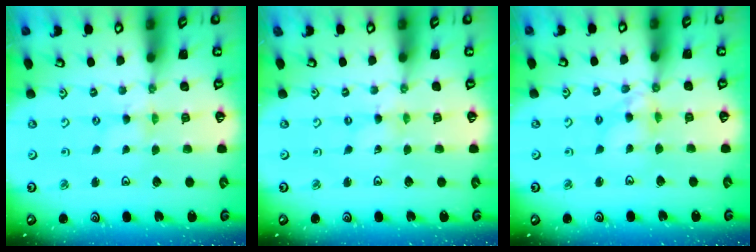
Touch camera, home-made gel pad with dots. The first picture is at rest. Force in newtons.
{"total": 0.0}
{"total": 6.8, "press": 6.8, "slide": 0.6}